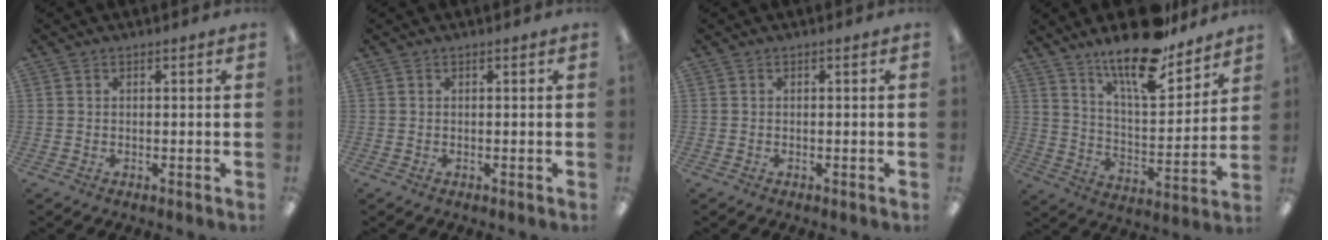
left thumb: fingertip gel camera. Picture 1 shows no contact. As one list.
[{"total": 0.0}, {"total": 0.0}, {"total": 17.7, "force": [14.2, 4.8, 9.4], "torque": [-0.159, -0.094, 0.240]}]